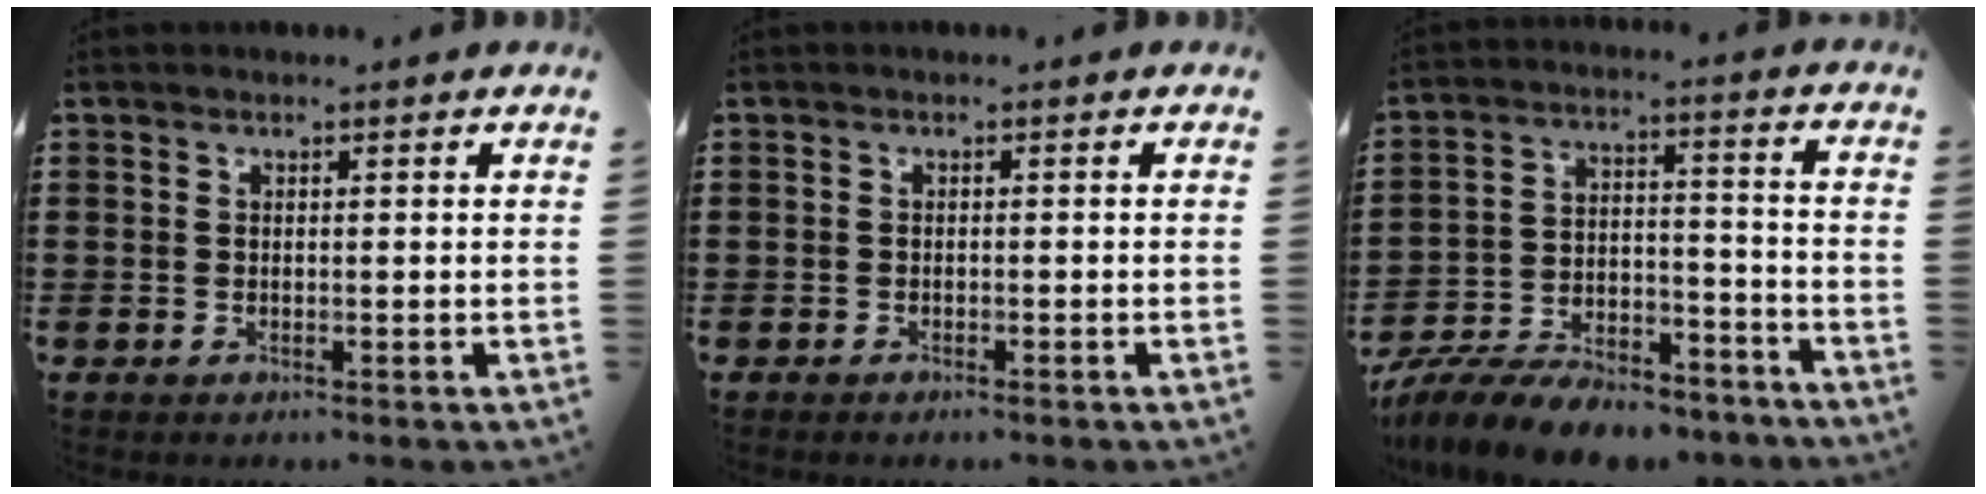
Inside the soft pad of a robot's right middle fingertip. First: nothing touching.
{"total": 0.6, "force": [-0.6, 0.0, 0.1], "torque": [-0.005, -0.003, -0.012]}
{"total": 9.5, "force": [-8.9, 2.0, 2.8], "torque": [-0.051, 0.020, -0.172]}